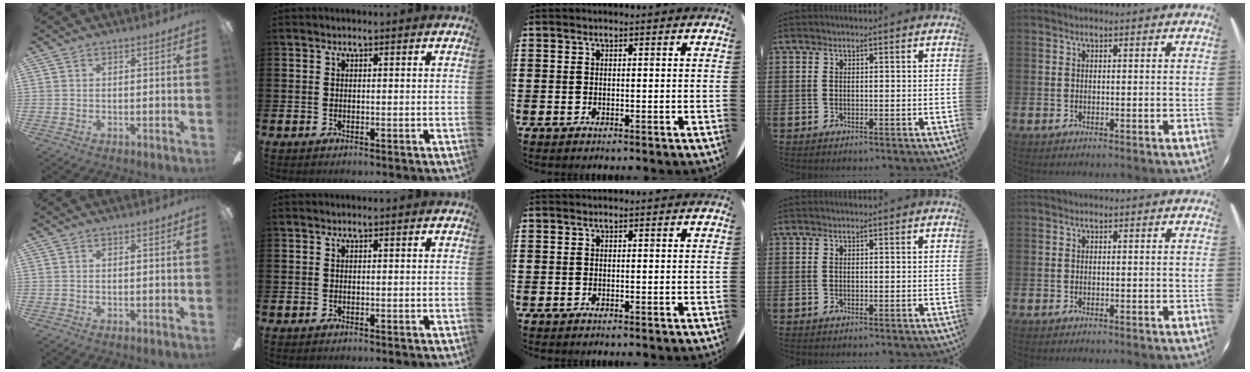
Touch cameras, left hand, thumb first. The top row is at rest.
{}